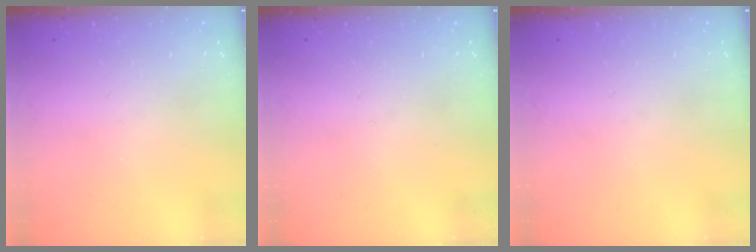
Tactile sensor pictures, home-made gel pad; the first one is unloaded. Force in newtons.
{"total": 0.0}
{"total": 0.0}